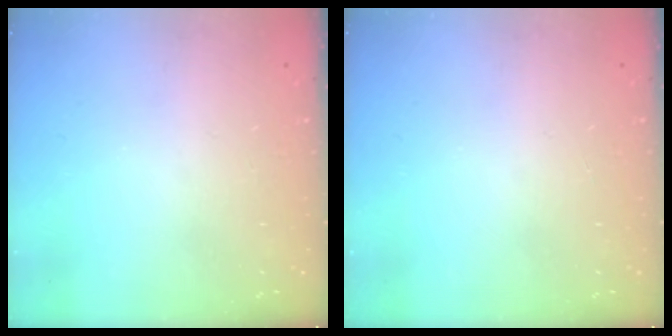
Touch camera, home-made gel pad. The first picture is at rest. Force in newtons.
{"total": 0.0}